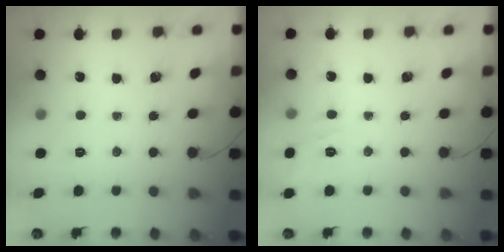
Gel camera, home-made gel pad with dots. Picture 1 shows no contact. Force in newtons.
{"total": 9.7, "press": 9.6, "slide": 1.7}